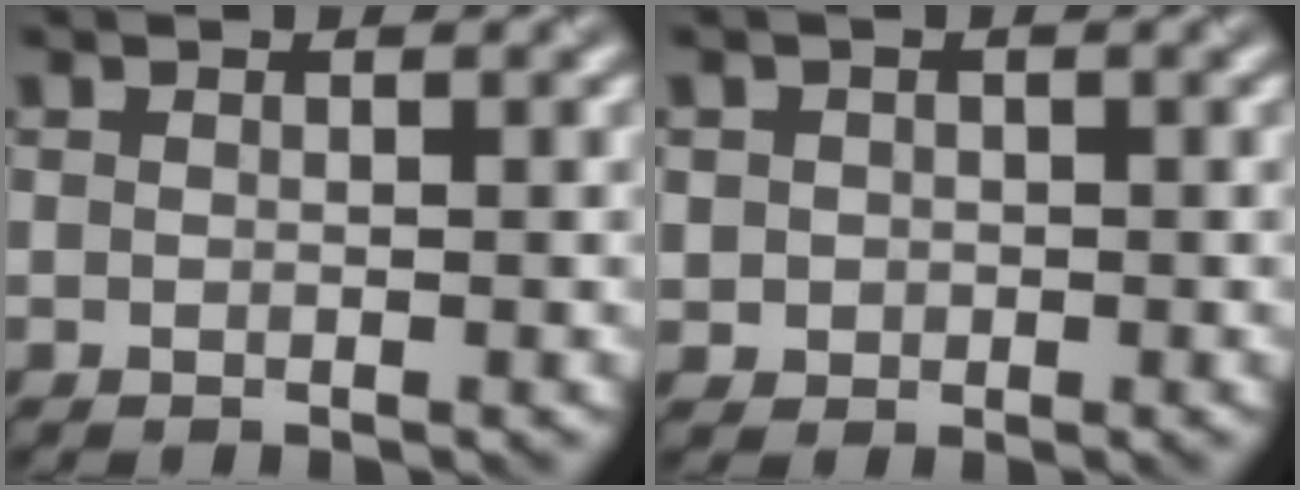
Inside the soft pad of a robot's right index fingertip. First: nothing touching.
{"total": 1.3, "force": [0.1, 1.3, 0.1], "torque": [0.010, -0.004, 0.005]}